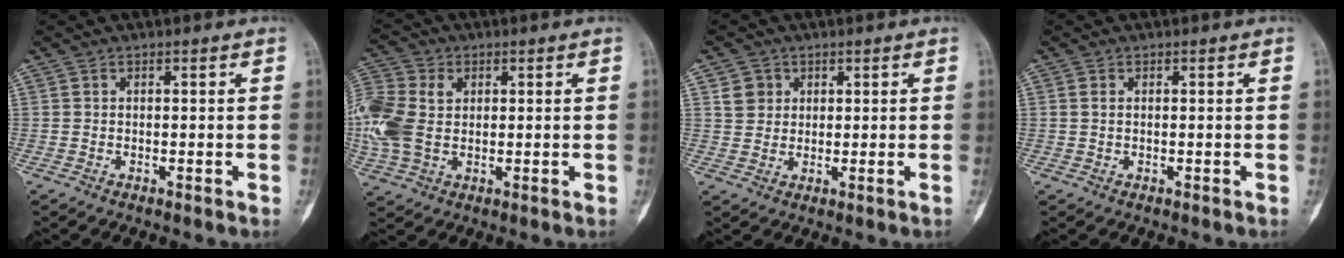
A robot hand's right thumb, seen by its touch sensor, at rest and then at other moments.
{"total": 13.7, "force": [1.4, 10.0, 9.3], "torque": [-0.235, 0.009, 0.028]}
{"total": 3.5, "force": [1.5, 3.1, 0.6], "torque": [0.004, -0.003, 0.025]}
{"total": 0.9, "force": [0.2, 0.6, 0.6], "torque": [-0.011, 0.001, 0.004]}